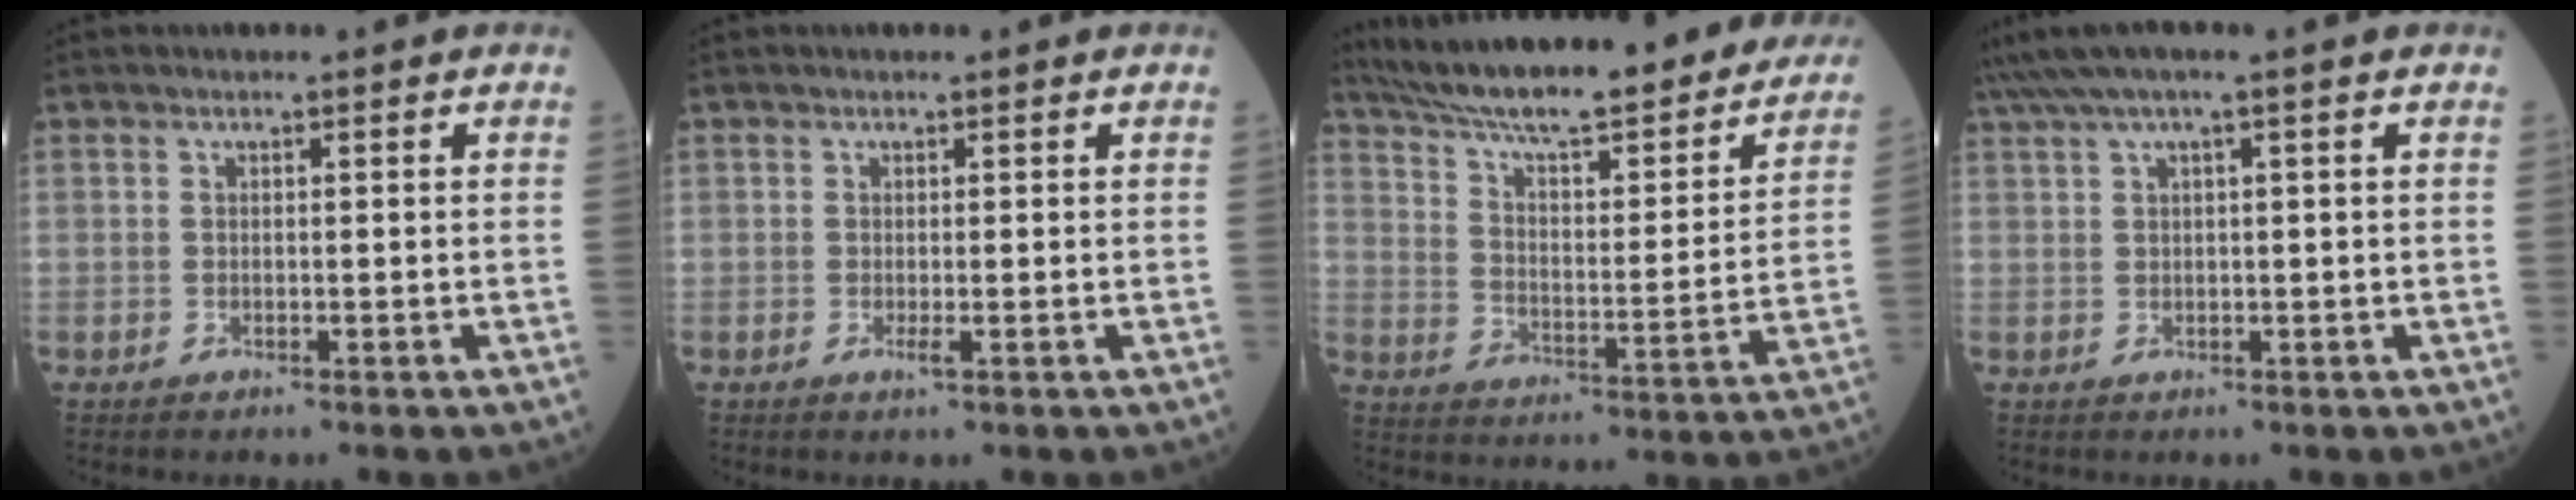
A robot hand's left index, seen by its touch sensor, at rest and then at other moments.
{"total": 0.9, "force": [0.2, 0.1, 0.9], "torque": [-0.019, 0.000, 0.001]}
{"total": 32.3, "force": [27.3, 5.8, 16.1], "torque": [-0.259, -0.040, 0.364]}
{"total": 5.8, "force": [4.2, -0.4, 4.0], "torque": [-0.078, 0.040, 0.074]}